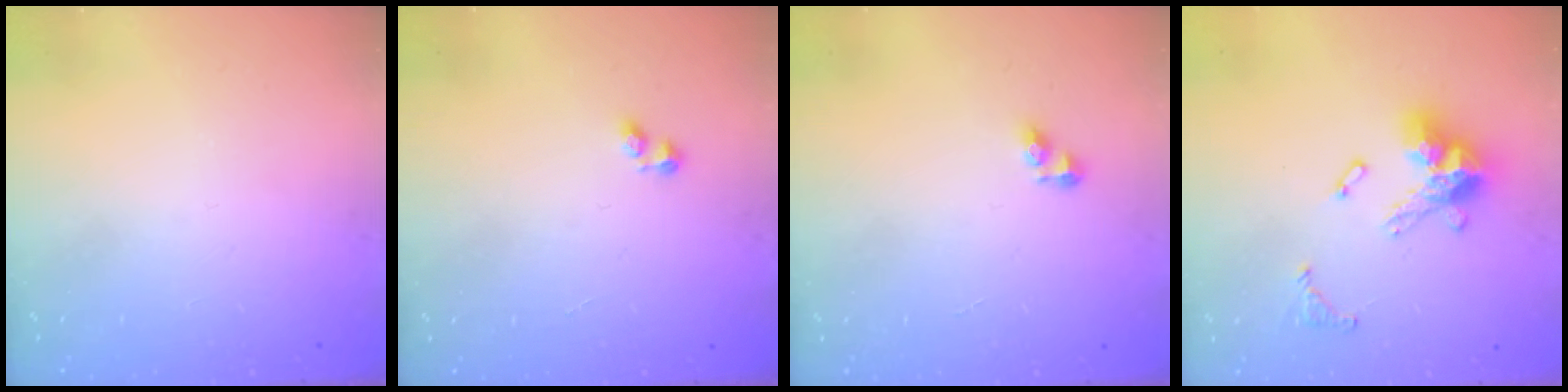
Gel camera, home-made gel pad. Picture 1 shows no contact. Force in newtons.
{"total": 1.2, "press": 1.0, "slide": 0.6}
{"total": 3.4, "press": 3.4, "slide": 0.4}
{"total": 13.4, "press": 13.4, "slide": 0.9}